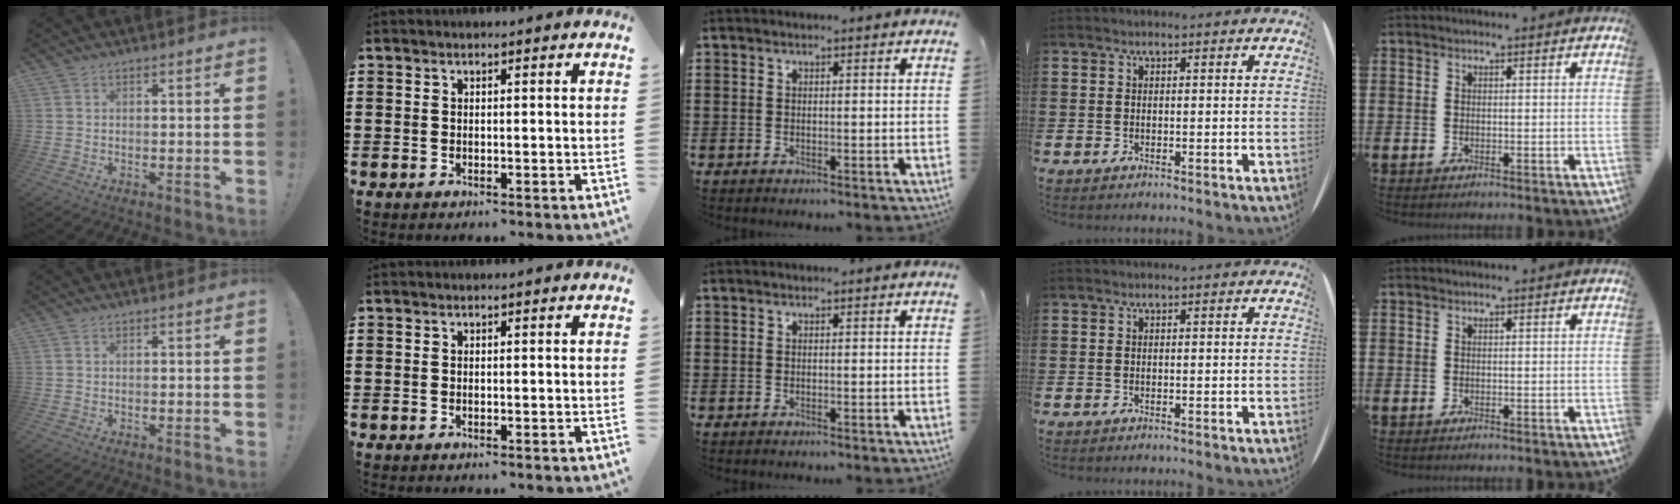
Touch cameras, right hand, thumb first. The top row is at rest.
{}